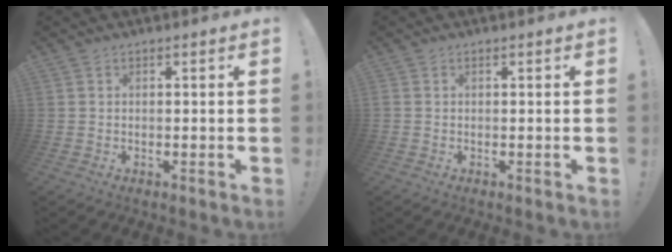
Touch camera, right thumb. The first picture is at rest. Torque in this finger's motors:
{"motor_torque": [-0.16, 0.18, 0.02, 0.02, 0.00]}